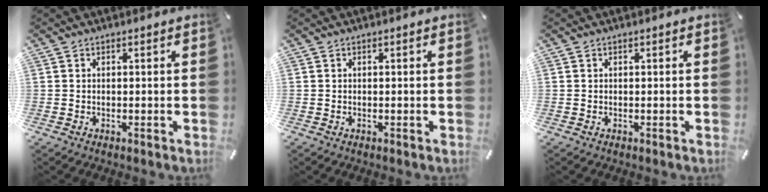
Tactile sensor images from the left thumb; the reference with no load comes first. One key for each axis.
{"total": 0.0}
{"total": 0.0}